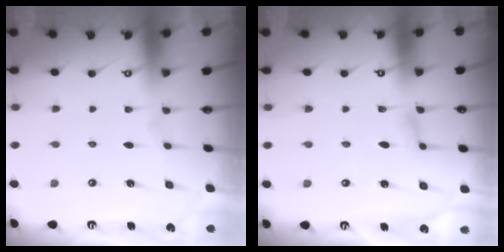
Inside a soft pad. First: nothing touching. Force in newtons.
{"total": 3.1, "press": 3.0, "slide": 0.3}